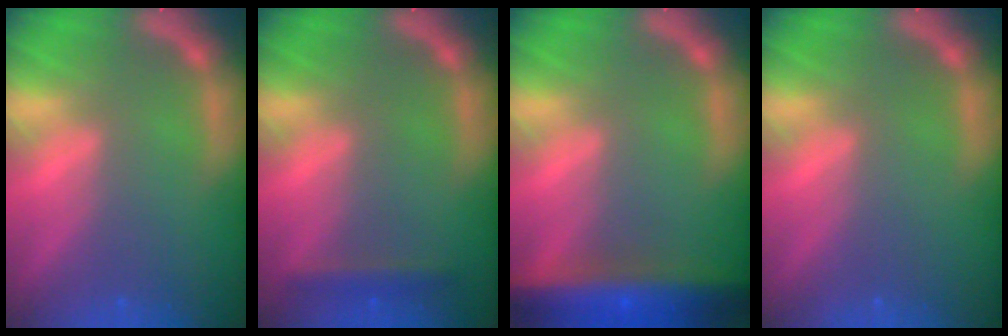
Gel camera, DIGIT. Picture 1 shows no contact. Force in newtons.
{"total": 1.9}
{"total": 10.0}
{"total": 0.0}